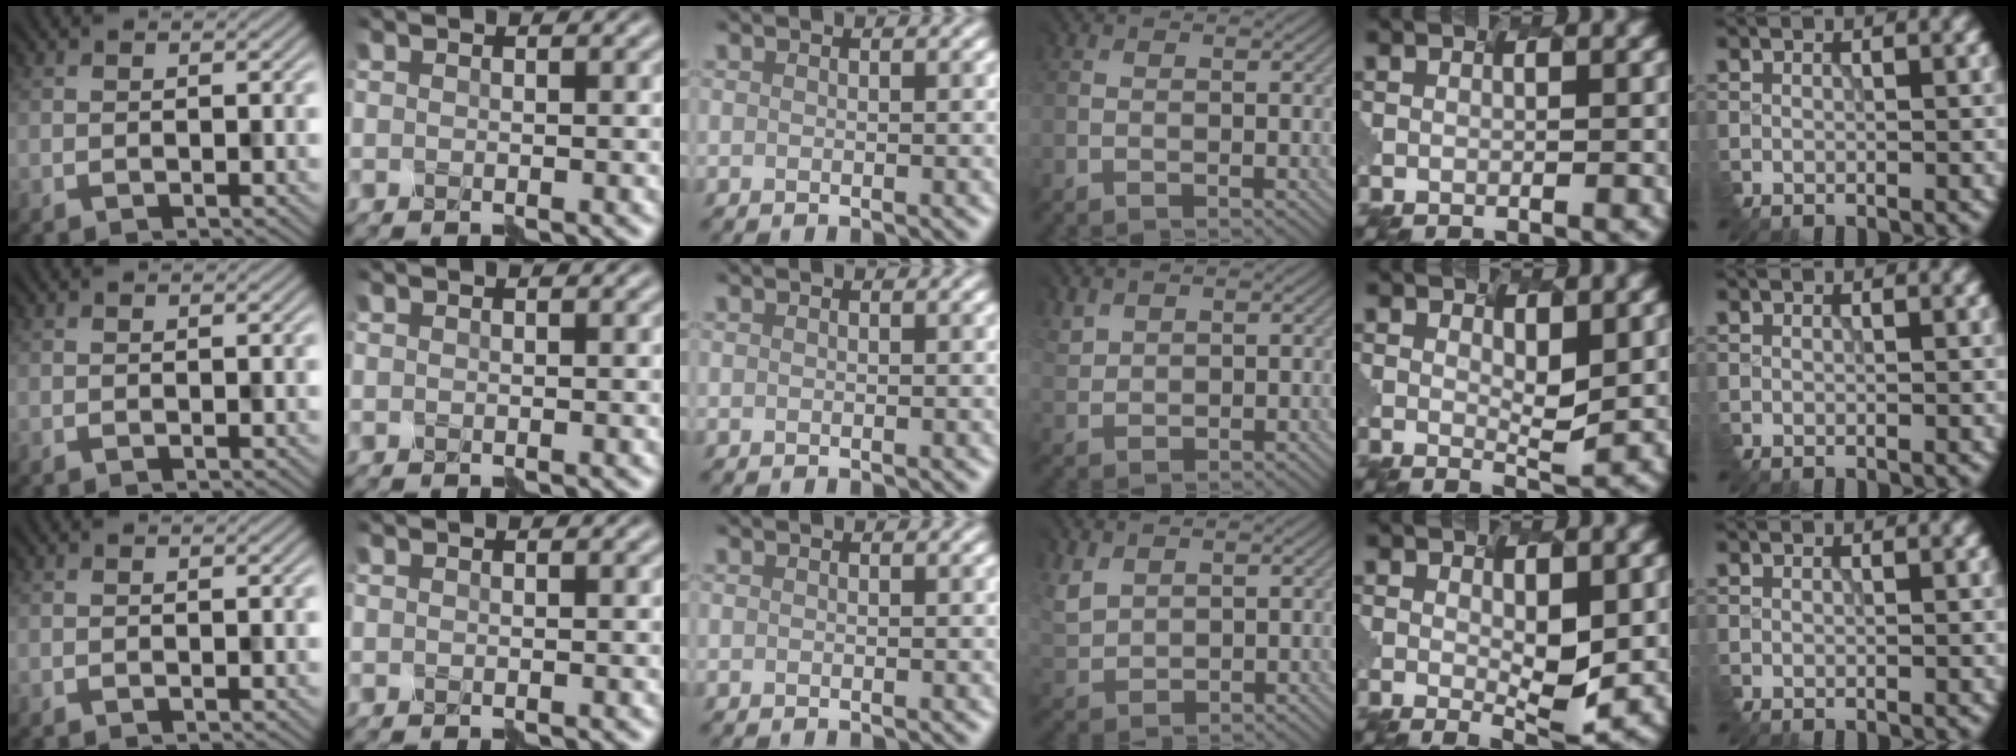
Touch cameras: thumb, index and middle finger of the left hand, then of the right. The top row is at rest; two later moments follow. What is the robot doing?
{"motion": "disassemble", "object": "puzzle pieces"}